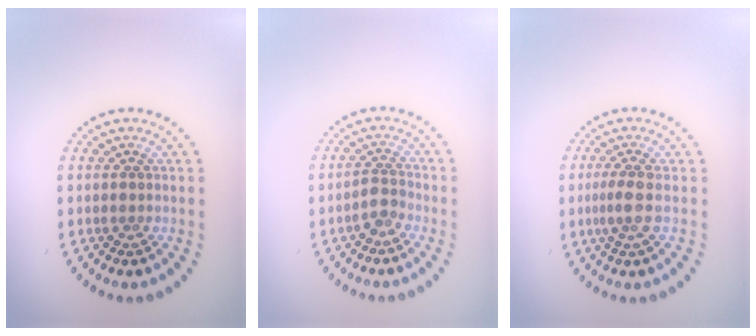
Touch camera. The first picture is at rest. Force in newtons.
{"total": 1.6, "press": 1.2, "slide": 1.0}
{"total": 1.9, "press": 1.5, "slide": 1.1}